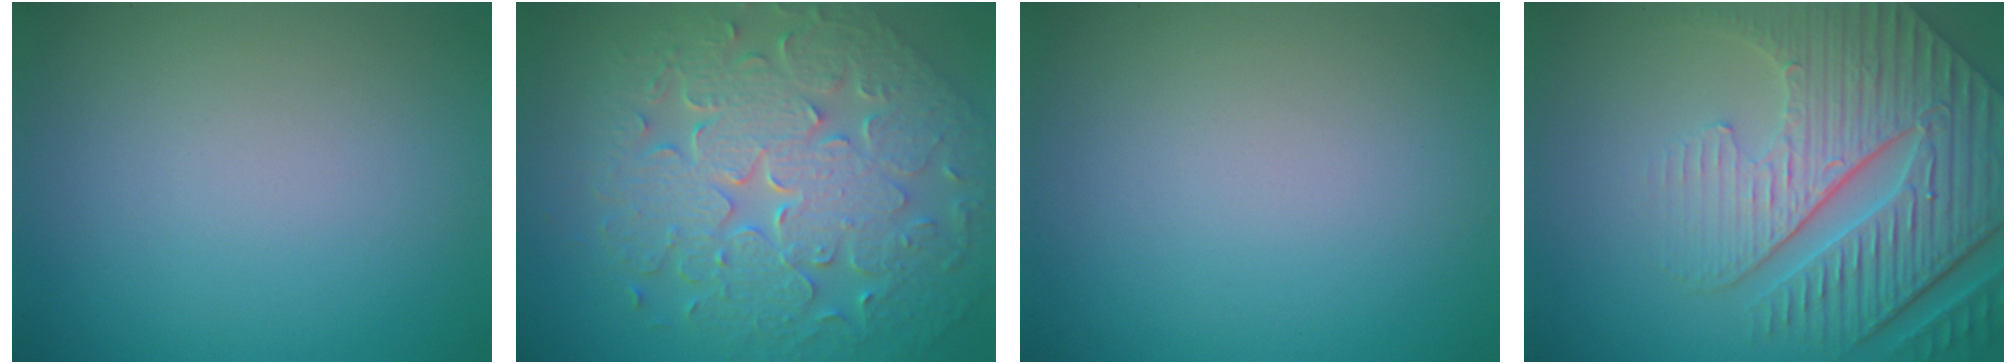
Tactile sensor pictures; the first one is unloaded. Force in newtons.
{"total": 9.2, "press": 6.6, "slide": 6.3}
{"total": 0.0}
{"total": 8.3, "press": 6.2, "slide": 5.5}